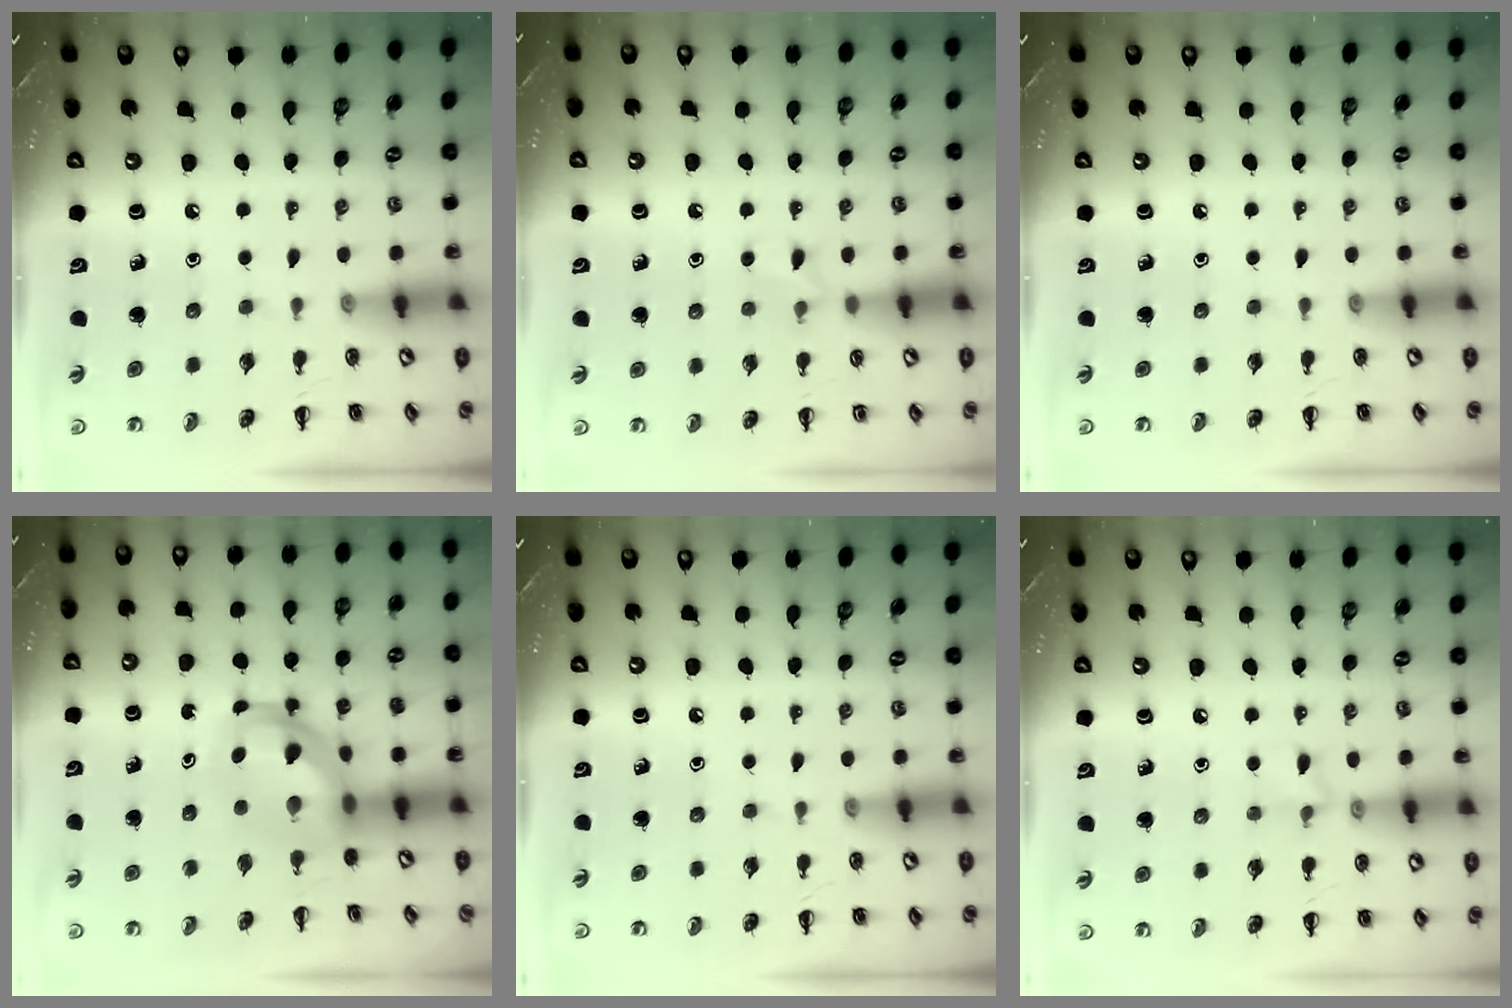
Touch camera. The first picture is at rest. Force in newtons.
{"total": 5.5, "press": 5.2, "slide": 1.9}
{"total": 0.0}
{"total": 4.9, "press": 4.8, "slide": 0.8}
{"total": 0.0}
{"total": 5.8, "press": 5.6, "slide": 1.7}